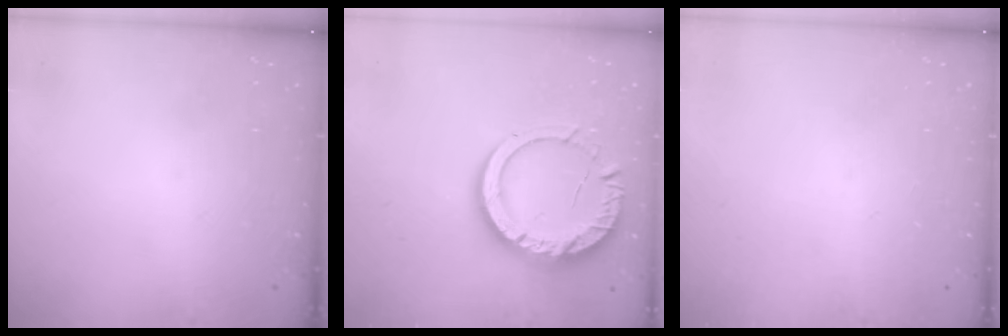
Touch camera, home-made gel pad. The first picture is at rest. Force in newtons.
{"total": 14.0, "press": 13.9, "slide": 1.4}
{"total": 0.0}